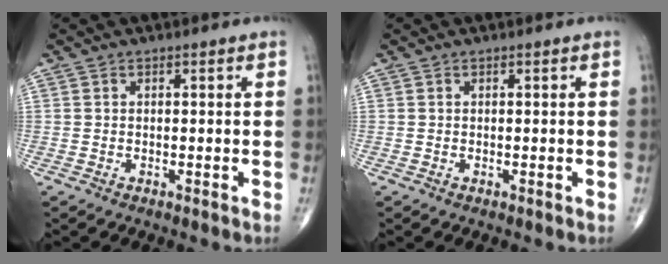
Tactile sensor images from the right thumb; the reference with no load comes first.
{"total": 0.0}